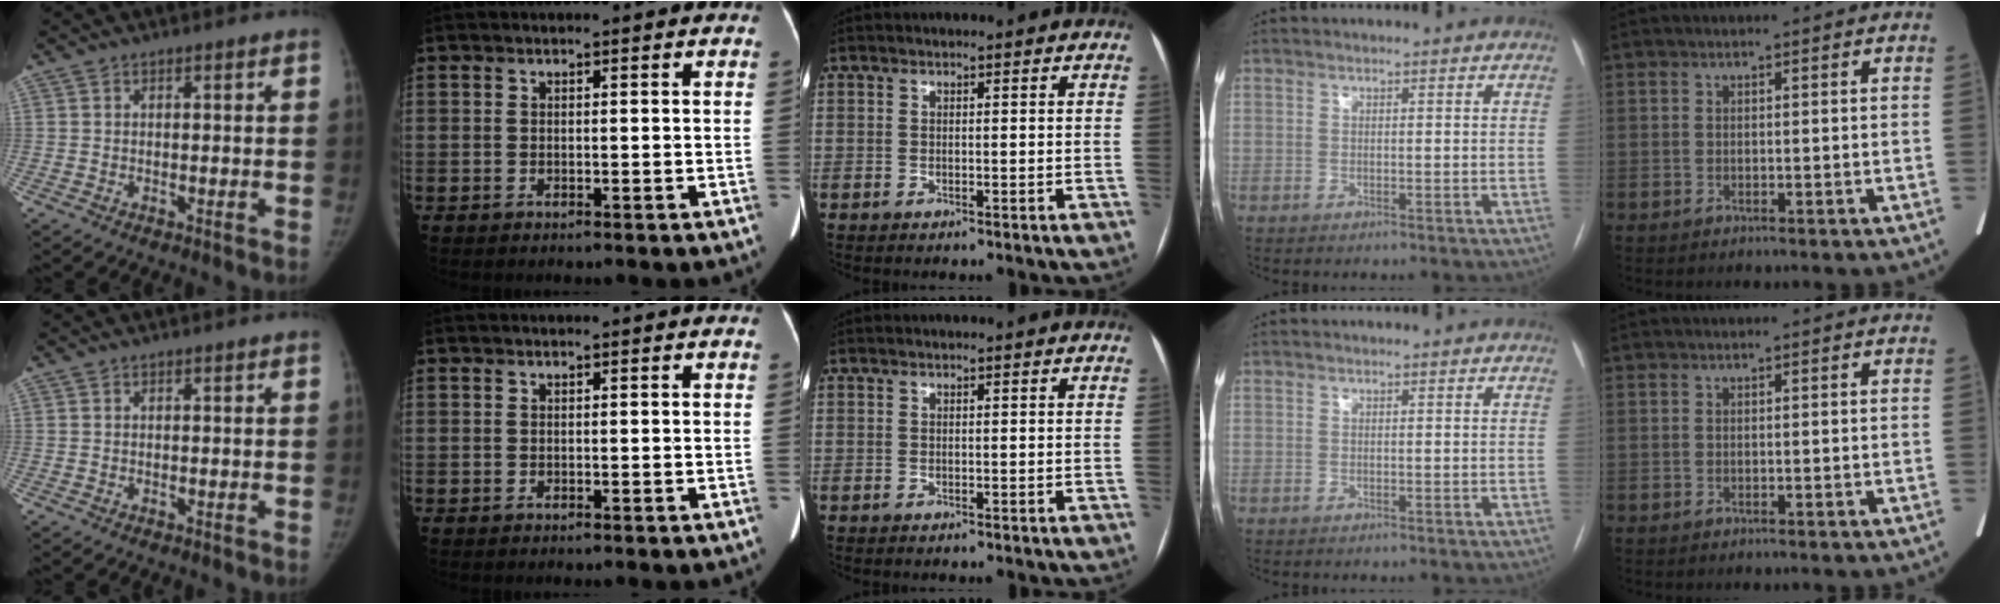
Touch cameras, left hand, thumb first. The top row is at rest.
{}